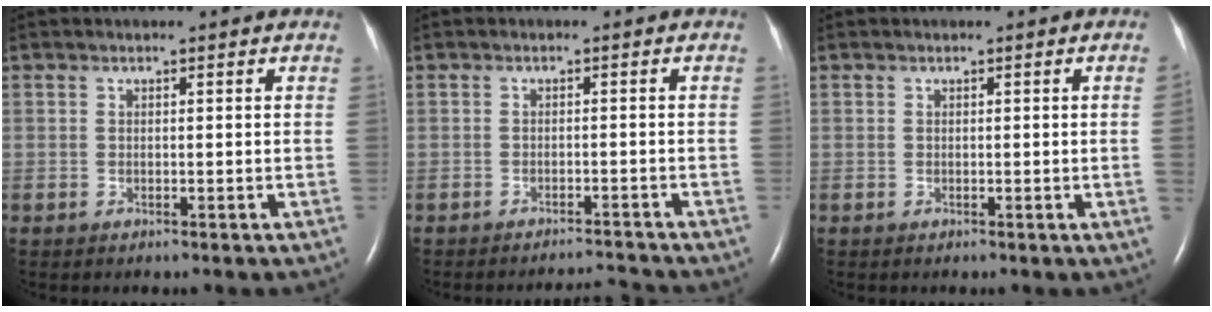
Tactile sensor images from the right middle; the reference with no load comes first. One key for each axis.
{"total": 3.3, "fx": -3.1, "fy": -0.9, "fz": -0.5, "tx": 0.006, "ty": -0.008, "tz": -0.044}
{"total": 1.4, "fx": -0.1, "fy": -0.7, "fz": 1.3, "tx": -0.013, "ty": -0.001, "tz": -0.001}